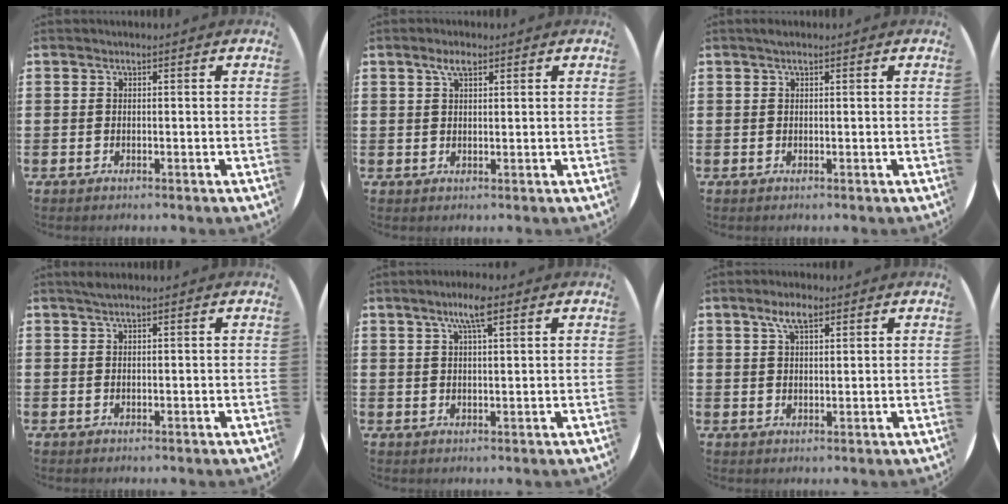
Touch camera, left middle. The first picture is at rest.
{"total": 2.6, "force": [1.7, 1.0, 1.7], "torque": [-0.029, 0.004, 0.028]}
{"total": 0.5, "force": [0.4, 0.1, 0.3], "torque": [-0.007, 0.002, 0.007]}
{"total": 0.9, "force": [0.7, 0.0, 0.6], "torque": [-0.012, 0.002, 0.014]}
{"total": 4.7, "force": [3.0, 0.9, 3.5], "torque": [-0.067, 0.007, 0.048]}
{"total": 4.0, "force": [2.6, 1.6, 2.5], "torque": [-0.047, 0.005, 0.044]}